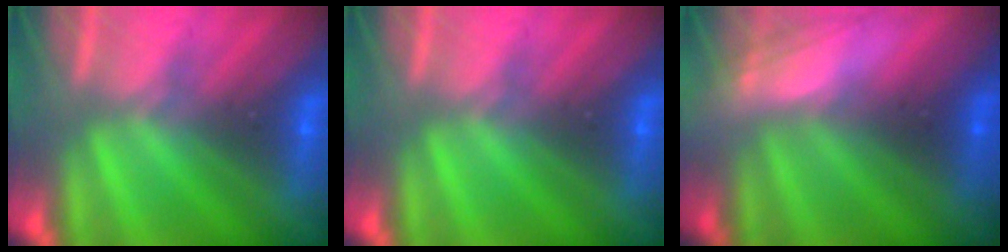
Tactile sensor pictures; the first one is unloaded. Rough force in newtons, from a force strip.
{"total": 0.0}
{"total": 2.8}